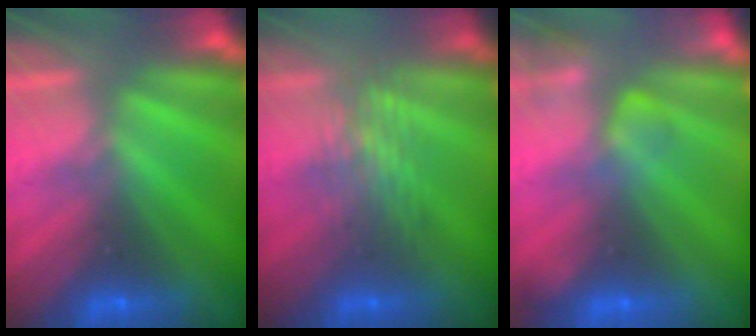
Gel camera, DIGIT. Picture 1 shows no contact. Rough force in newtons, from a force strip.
{"total": 2.7}
{"total": 2.4}